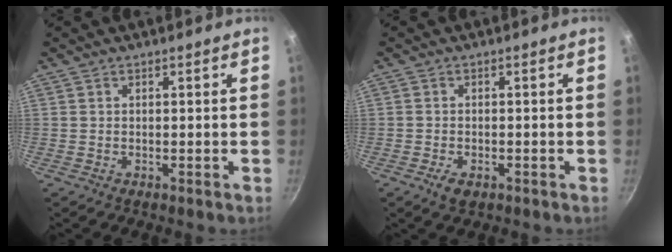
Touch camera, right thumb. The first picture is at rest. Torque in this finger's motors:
{"motor_torque": [-0.38, -0.23, 0.52, -0.14, 0.03]}